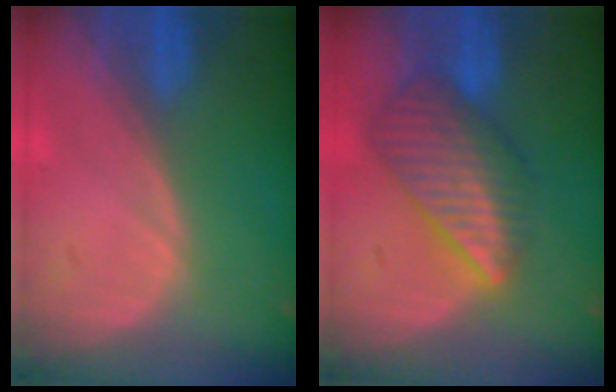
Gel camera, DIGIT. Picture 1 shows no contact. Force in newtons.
{"total": 8.3, "press": 7.5, "slide": 3.6}